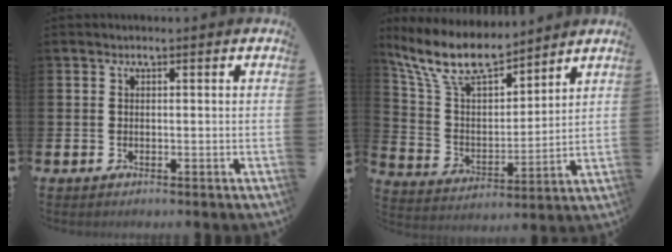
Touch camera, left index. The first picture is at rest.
{"total": 10.4, "force": [9.0, 3.0, 4.3], "torque": [-0.125, -0.047, 0.161]}